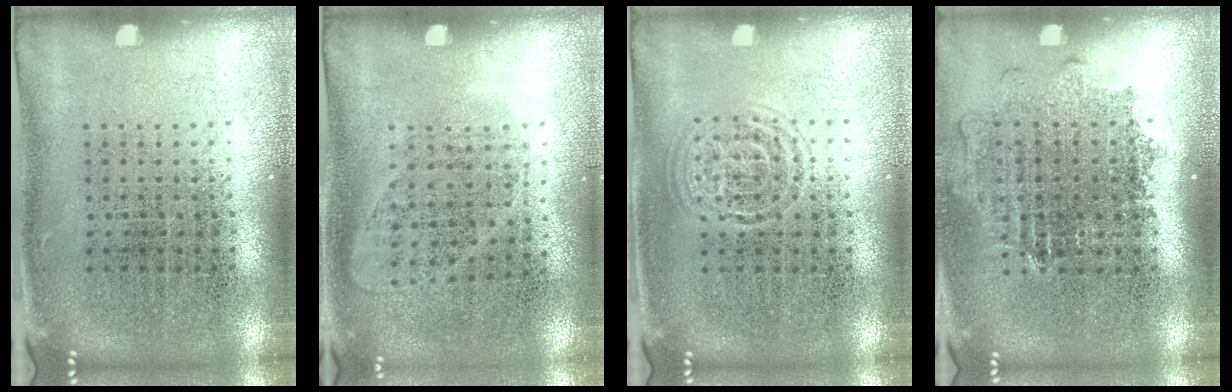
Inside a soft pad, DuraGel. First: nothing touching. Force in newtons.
{"total": 1.0, "press": 0.8, "slide": 0.5}
{"total": 1.5, "press": 1.5, "slide": 0.1}
{"total": 1.1, "press": 1.0, "slide": 0.5}